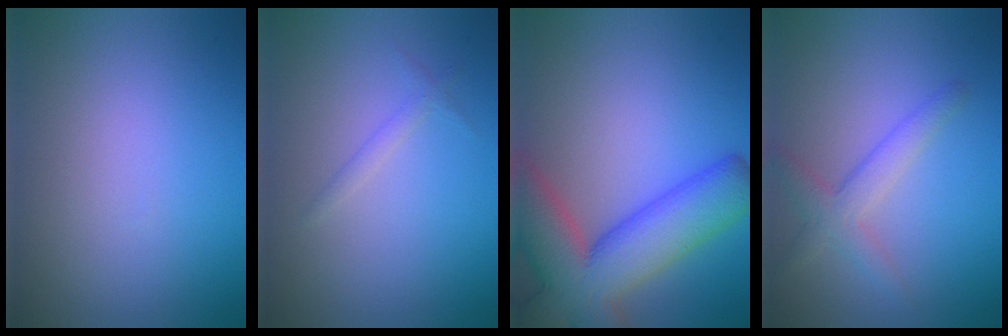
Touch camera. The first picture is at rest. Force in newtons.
{"total": 0.9, "press": 0.9, "slide": 0.1}
{"total": 11.6, "press": 11.6, "slide": 0.8}
{"total": 2.7, "press": 2.7, "slide": 0.1}